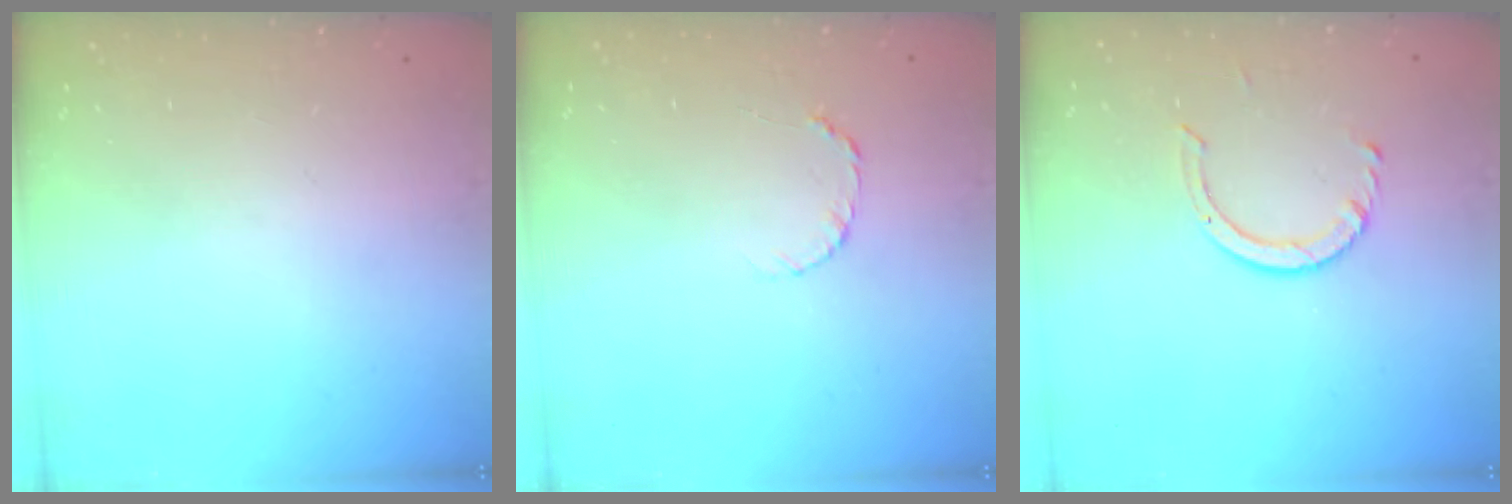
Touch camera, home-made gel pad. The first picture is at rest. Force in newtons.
{"total": 3.5, "press": 3.5, "slide": 0.4}
{"total": 4.0, "press": 3.9, "slide": 0.5}